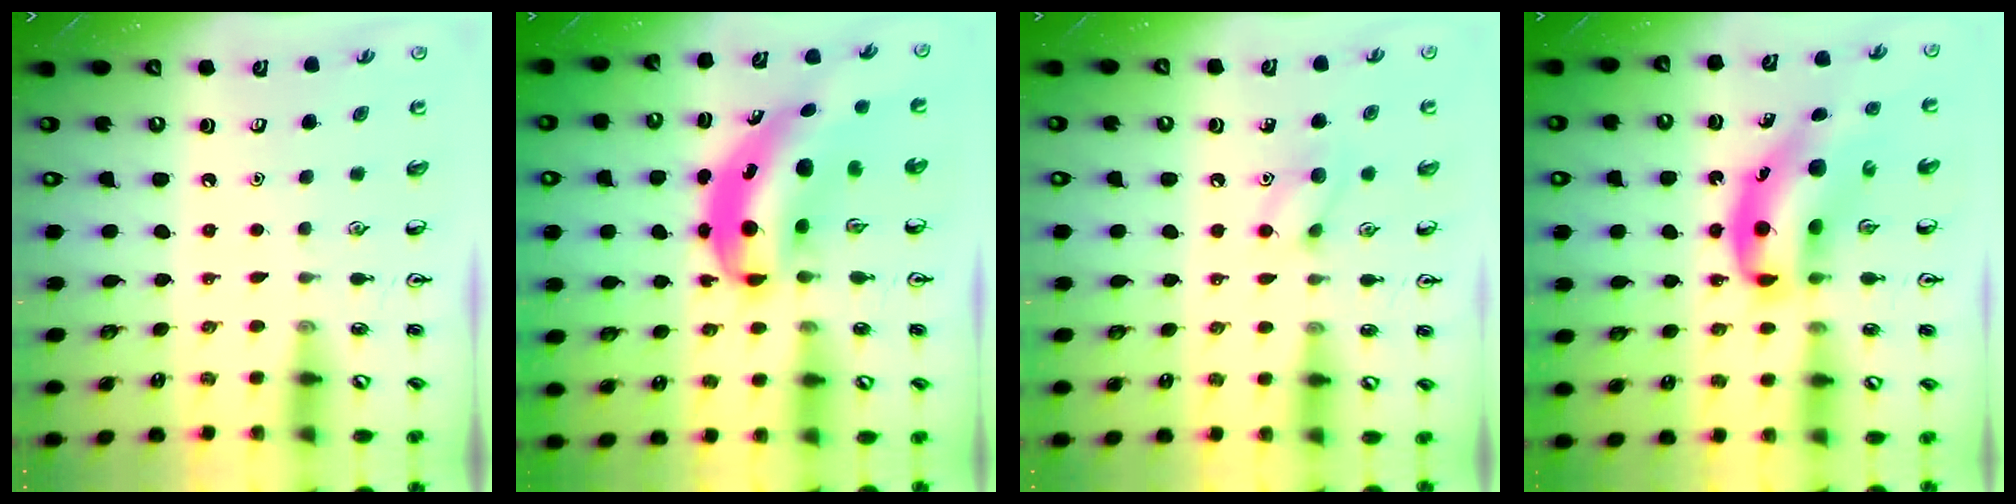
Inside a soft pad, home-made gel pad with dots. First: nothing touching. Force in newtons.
{"total": 9.5, "press": 9.1, "slide": 2.5}
{"total": 7.5, "press": 7.4, "slide": 0.7}
{"total": 14.3, "press": 13.8, "slide": 3.8}